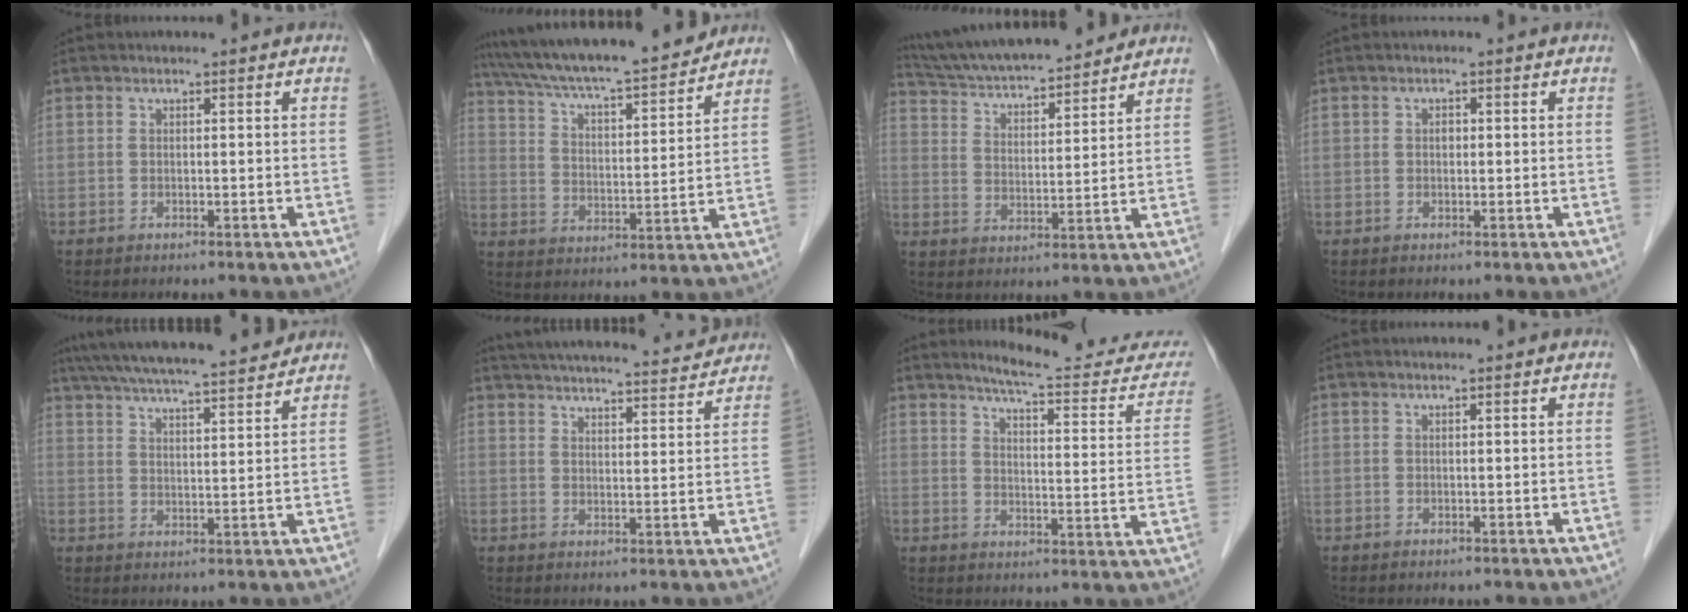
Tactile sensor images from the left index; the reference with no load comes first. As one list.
[{"total": 18.8, "force": [17.0, 1.2, 8.1], "torque": [-0.140, 0.012, 0.264]}, {"total": 17.7, "force": [16.0, 2.6, 7.0], "torque": [-0.122, 0.024, 0.260]}, {"total": 0.8, "force": [-0.2, 0.5, 0.5], "torque": [-0.009, 0.000, -0.005]}, {"total": 18.8, "force": [16.8, 1.5, 8.3], "torque": [-0.144, 0.031, 0.248]}, {"total": 21.0, "force": [19.6, 2.9, 6.9], "torque": [-0.113, 0.007, 0.260]}, {"total": 16.8, "force": [15.7, 1.9, 5.5], "torque": [-0.056, -0.064, 0.181]}, {"total": 0.0}]